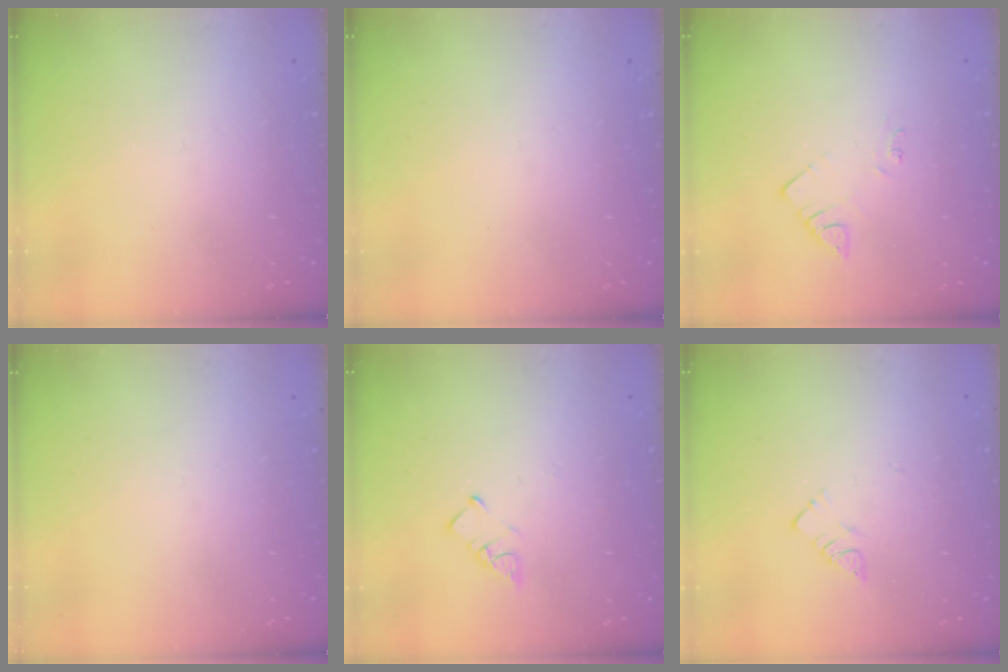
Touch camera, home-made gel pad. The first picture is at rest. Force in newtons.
{"total": 0.0}
{"total": 2.6, "press": 2.6, "slide": 0.3}
{"total": 0.0}
{"total": 3.2, "press": 3.2, "slide": 0.6}
{"total": 4.4, "press": 4.4, "slide": 0.1}